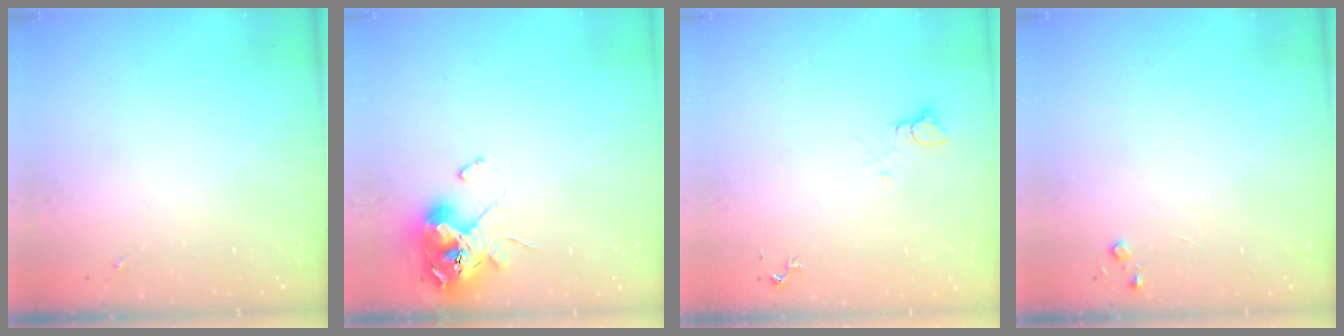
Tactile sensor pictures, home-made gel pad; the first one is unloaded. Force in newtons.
{"total": 11.9, "press": 11.8, "slide": 1.5}
{"total": 4.3, "press": 4.3, "slide": 0.4}
{"total": 3.6, "press": 3.6, "slide": 0.4}